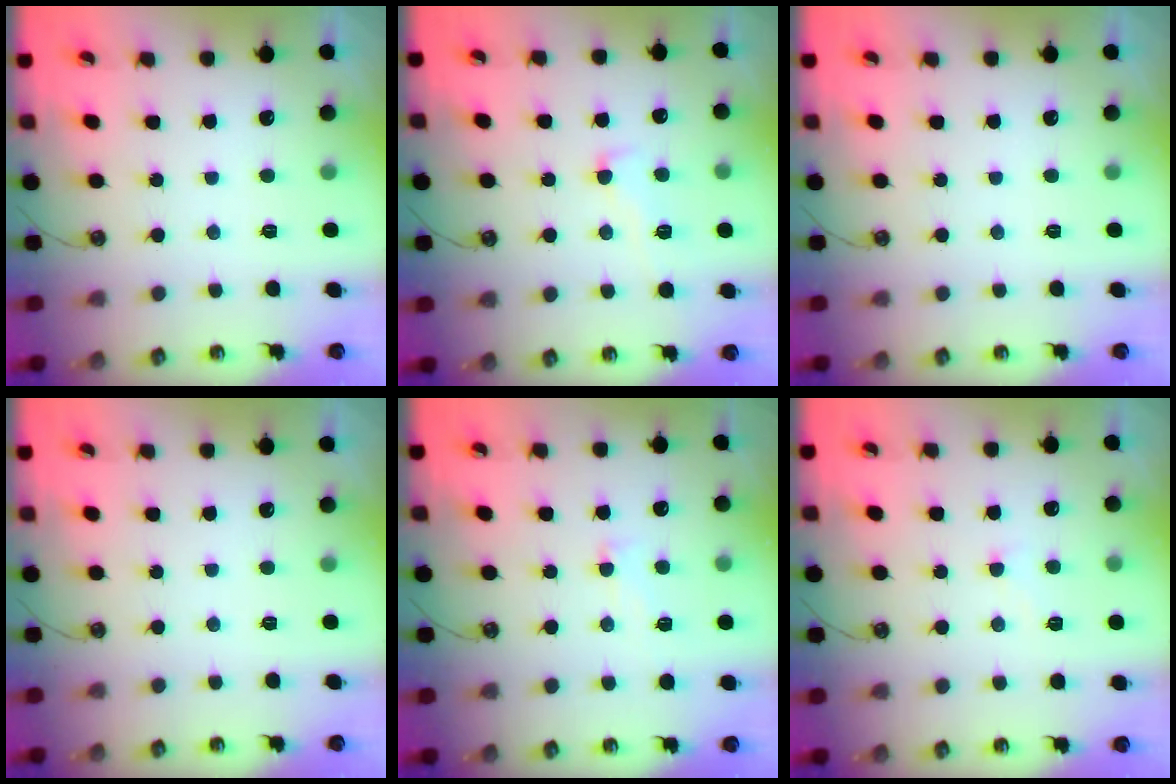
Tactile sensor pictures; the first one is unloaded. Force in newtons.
{"total": 0.8, "press": 0.1, "slide": 0.8}
{"total": 0.0}
{"total": 0.0}
{"total": 3.7, "press": 3.6, "slide": 0.8}
{"total": 0.9, "press": 0.6, "slide": 0.6}